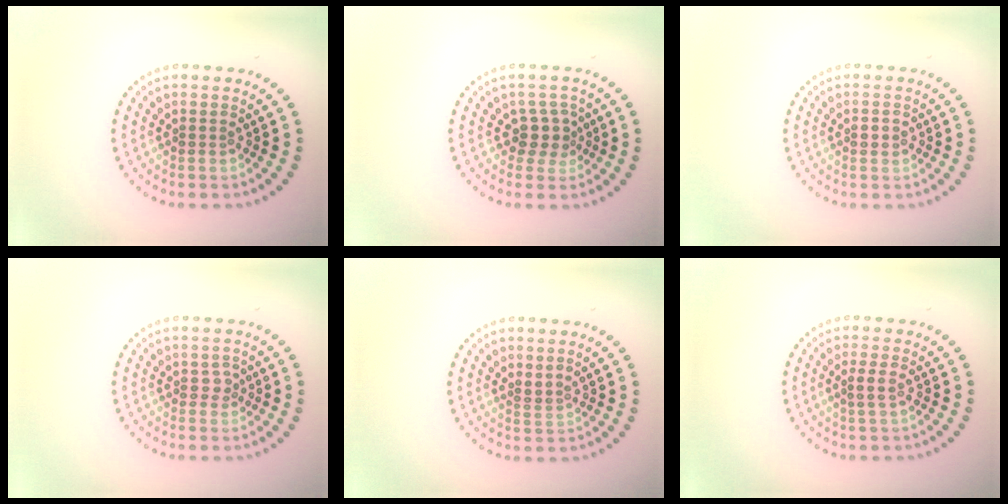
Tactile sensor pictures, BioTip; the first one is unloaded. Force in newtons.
{"total": 2.3, "press": 1.8, "slide": 1.3}
{"total": 0.8, "press": 0.8, "slide": 0.0}
{"total": 0.9, "press": 0.7, "slide": 0.6}
{"total": 0.6, "press": 0.3, "slide": 0.5}
{"total": 1.2, "press": 0.9, "slide": 0.7}